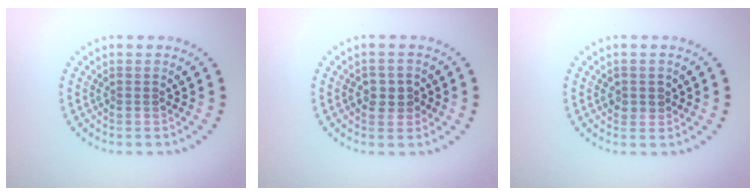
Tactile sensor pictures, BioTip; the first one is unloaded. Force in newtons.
{"total": 2.1, "press": 2.0, "slide": 0.7}
{"total": 1.4, "press": 1.3, "slide": 0.6}